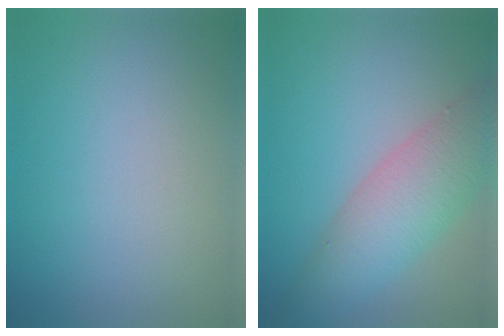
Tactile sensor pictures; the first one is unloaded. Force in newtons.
{"total": 6.5, "press": 6.5, "slide": 0.2}